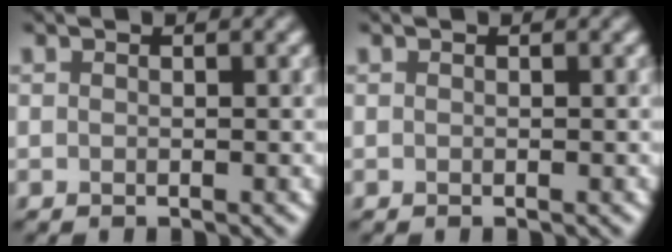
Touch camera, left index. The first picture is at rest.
{"total": 0.0}